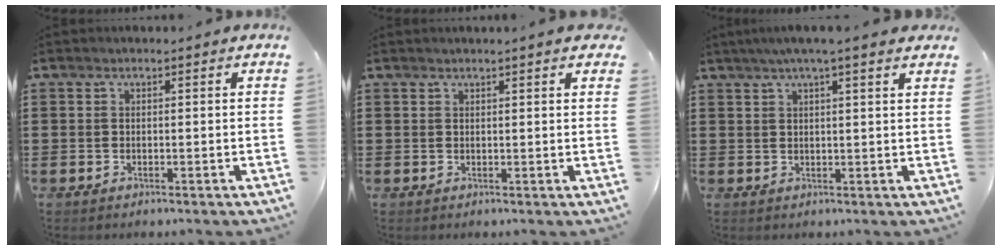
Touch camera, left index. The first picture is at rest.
{"total": 1.5, "force": [1.2, -0.1, 0.8], "torque": [-0.018, -0.001, 0.023]}
{"total": 3.3, "force": [2.5, -0.3, 2.1], "torque": [-0.048, 0.003, 0.045]}